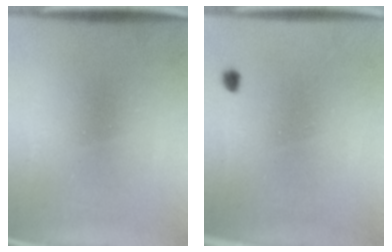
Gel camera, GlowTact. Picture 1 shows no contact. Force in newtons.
{"total": 0.9}